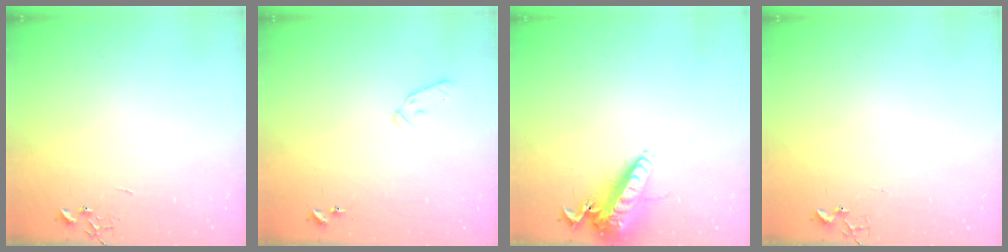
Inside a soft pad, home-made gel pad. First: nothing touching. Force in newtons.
{"total": 8.0, "press": 7.9, "slide": 0.7}
{"total": 14.6, "press": 14.4, "slide": 2.8}
{"total": 4.0, "press": 3.9, "slide": 0.4}